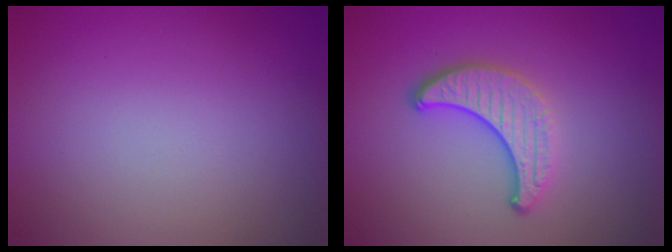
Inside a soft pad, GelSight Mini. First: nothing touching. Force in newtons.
{"total": 3.8, "press": 3.0, "slide": 2.3}